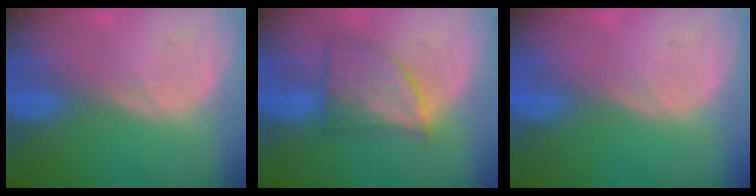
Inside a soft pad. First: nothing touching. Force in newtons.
{"total": 7.6, "press": 6.7, "slide": 3.5}
{"total": 0.0}